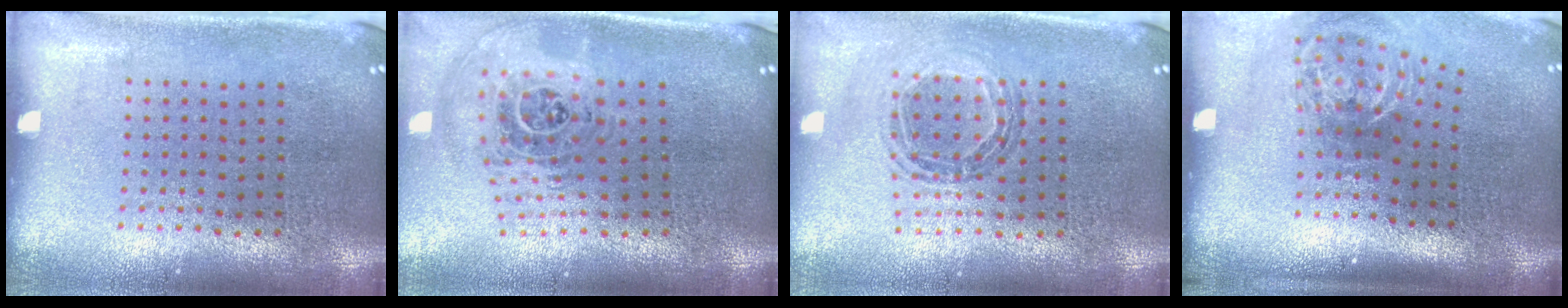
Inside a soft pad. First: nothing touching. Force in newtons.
{"total": 1.7, "press": 1.4, "slide": 0.9}
{"total": 0.8, "press": 0.8, "slide": 0.1}
{"total": 2.1, "press": 1.3, "slide": 1.7}